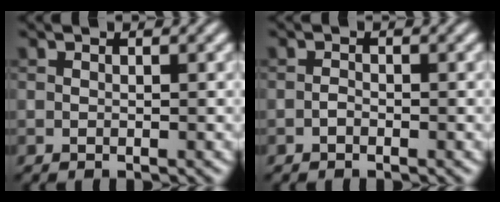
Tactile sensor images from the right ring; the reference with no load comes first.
{"total": 0.6, "force": [-0.4, 0.3, 0.4], "torque": [-0.007, 0.001, -0.008]}